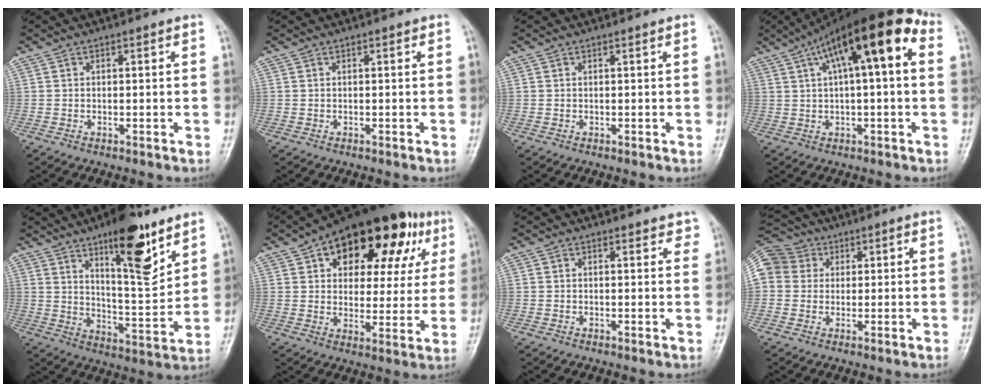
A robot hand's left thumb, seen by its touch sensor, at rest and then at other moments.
{"total": 0.0}
{"total": 0.0}
{"total": 16.3, "force": [5.2, 5.1, 14.6], "torque": [-0.216, 0.040, 0.070]}
{"total": 15.8, "force": [9.4, 4.9, 11.8], "torque": [-0.146, -0.061, 0.150]}
{"total": 22.8, "force": [10.6, 12.4, 15.9], "torque": [-0.174, 0.010, 0.147]}
{"total": 2.4, "force": [2.0, 1.1, 0.7], "torque": [0.013, -0.007, 0.013]}
{"total": 12.6, "force": [3.1, 11.1, 5.0], "torque": [-0.108, 0.033, 0.052]}